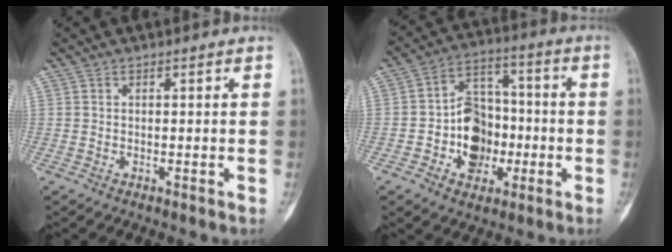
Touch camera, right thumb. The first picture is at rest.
{"total": 12.2, "force": [-2.9, 9.5, 7.2], "torque": [-0.070, 0.039, -0.051]}